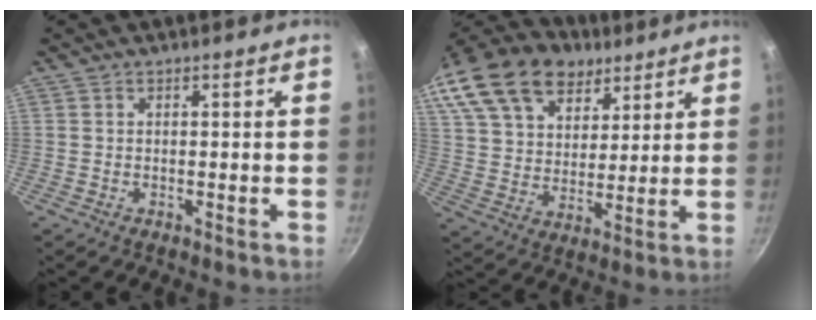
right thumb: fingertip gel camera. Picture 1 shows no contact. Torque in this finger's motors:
{"motor_torque": [-1.32, 2.22, 0.72, -0.45, 0.15]}